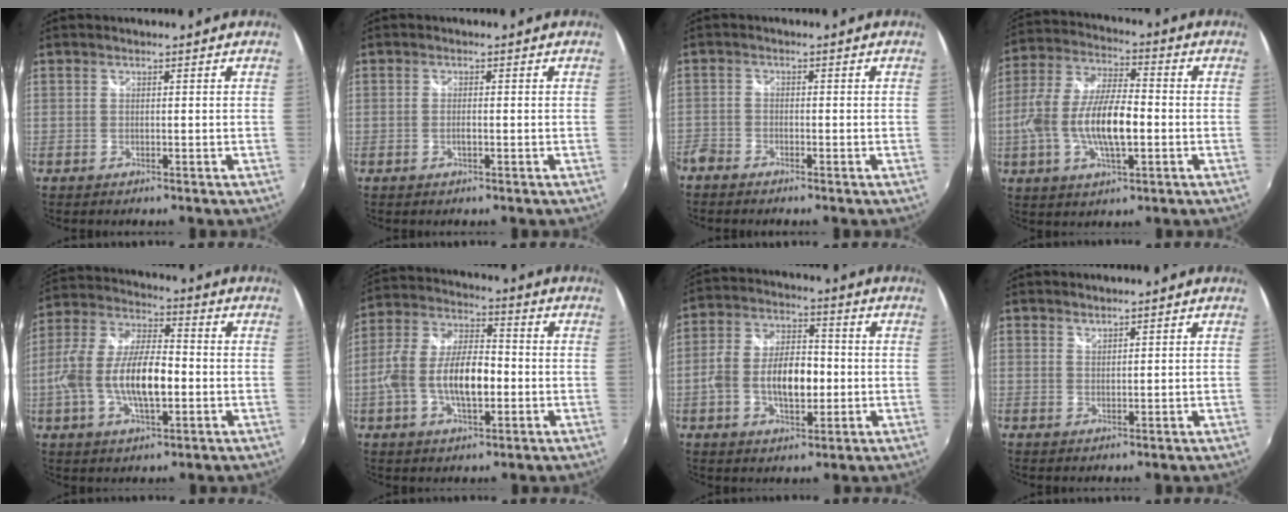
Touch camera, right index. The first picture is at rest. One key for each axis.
{"total": 1.2, "fx": -0.4, "fy": 0.4, "fz": 1.0, "tx": -0.021, "ty": -0.002, "tz": -0.007}
{"total": 4.1, "fx": -3.3, "fy": 2.2, "fz": 0.9, "tx": -0.034, "ty": -0.008, "tz": -0.068}
{"total": 14.2, "fx": -2.7, "fy": 5.3, "fz": 12.9, "tx": -0.259, "ty": -0.002, "tz": -0.050}
{"total": 14.5, "fx": -2.8, "fy": 5.8, "fz": 13.0, "tx": -0.257, "ty": 0.000, "tz": -0.051}
{"total": 12.5, "fx": -2.6, "fy": 5.6, "fz": 10.9, "tx": -0.219, "ty": 0.006, "tz": -0.044}
{"total": 11.4, "fx": -2.0, "fy": 5.7, "fz": 9.6, "tx": -0.190, "ty": 0.007, "tz": -0.033}
{"total": 1.2, "fx": 1.2, "fy": 0.3, "fz": 0.2, "tx": -0.001, "ty": 0.001, "tz": 0.021}